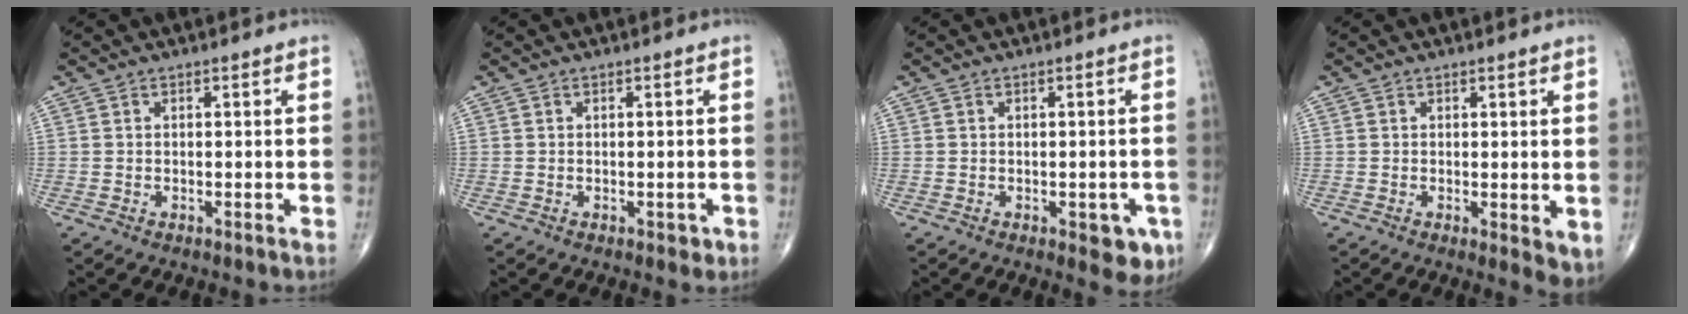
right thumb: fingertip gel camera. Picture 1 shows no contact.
{"total": 1.1, "force": [-0.3, 0.8, 0.7], "torque": [-0.003, 0.000, -0.003]}
{"total": 5.9, "force": [-2.2, 2.7, 4.7], "torque": [-0.033, -0.002, -0.022]}
{"total": 3.9, "force": [0.0, 1.6, 3.5], "torque": [-0.045, -0.013, 0.000]}